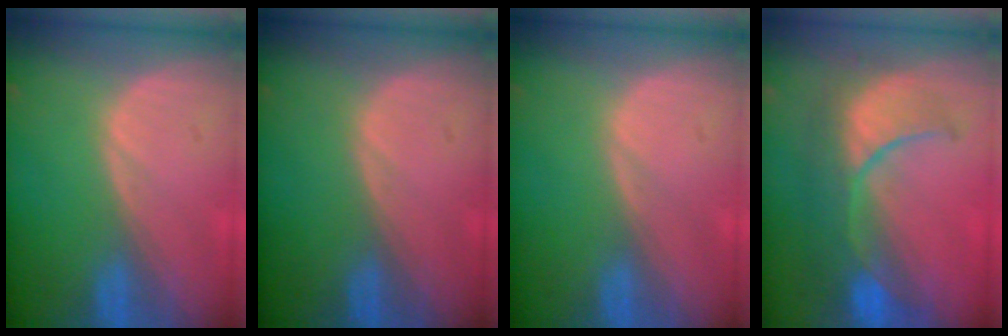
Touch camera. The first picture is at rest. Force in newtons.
{"total": 0.0}
{"total": 0.0}
{"total": 9.7, "press": 9.2, "slide": 3.1}